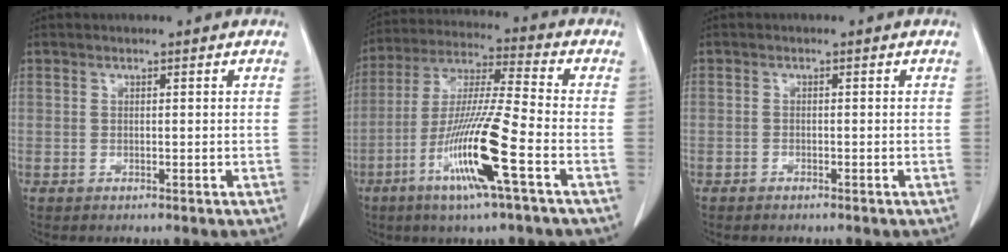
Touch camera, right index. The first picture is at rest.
{"total": 14.6, "force": [-5.8, -0.3, 13.4], "torque": [-0.270, -0.017, -0.114]}
{"total": 0.6, "force": [-0.6, 0.2, 0.1], "torque": [-0.007, 0.000, -0.011]}